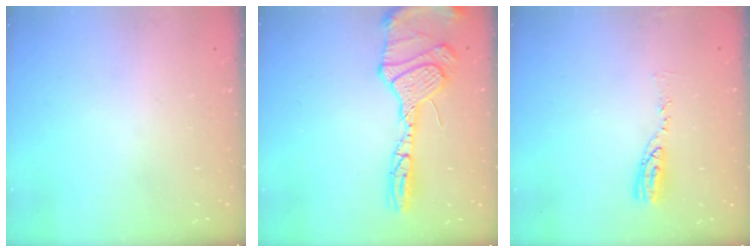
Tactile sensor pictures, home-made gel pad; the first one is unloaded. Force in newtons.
{"total": 20.2, "press": 19.4, "slide": 5.7}
{"total": 7.9, "press": 7.9, "slide": 0.7}